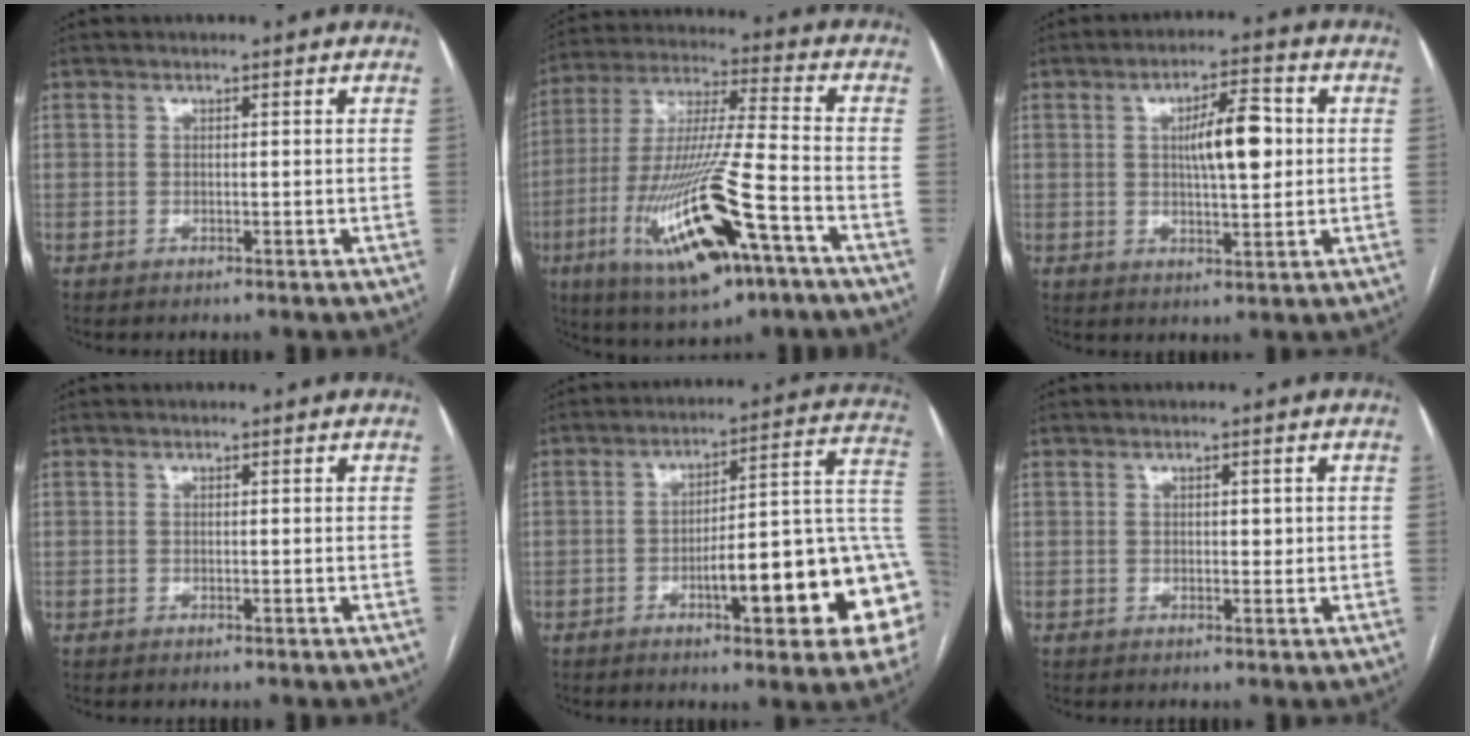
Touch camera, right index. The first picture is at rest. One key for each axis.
{"total": 20.5, "fx": -8.7, "fy": 2.7, "fz": 18.3, "tx": -0.381, "ty": -0.033, "tz": -0.146}
{"total": 8.2, "fx": 1.2, "fy": 2.1, "fz": 7.8, "tx": -0.129, "ty": 0.014, "tz": 0.021}
{"total": 0.0}
{"total": 18.8, "fx": -5.3, "fy": 3.4, "fz": 17.7, "tx": -0.158, "ty": 0.034, "tz": -0.060}
{"total": 1.4, "fx": 0.2, "fy": 0.8, "fz": 1.1, "tx": -0.013, "ty": 0.001, "tz": 0.002}